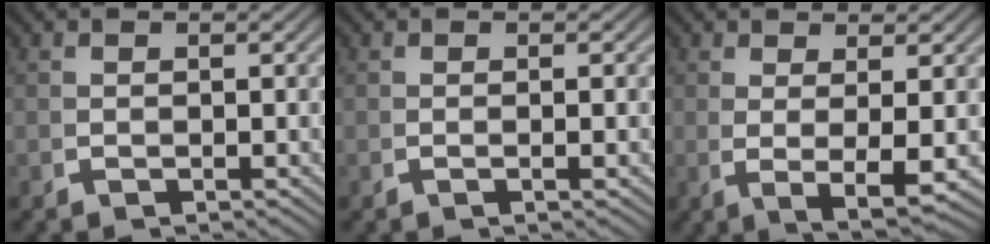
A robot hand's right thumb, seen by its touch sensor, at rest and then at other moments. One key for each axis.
{"total": 0.9, "fx": -0.1, "fy": 0.0, "fz": 0.9, "tx": -0.018, "ty": 0.004, "tz": -0.004}
{"total": 4.6, "fx": -0.2, "fy": 1.0, "fz": 4.5, "tx": -0.091, "ty": -0.018, "tz": 0.010}